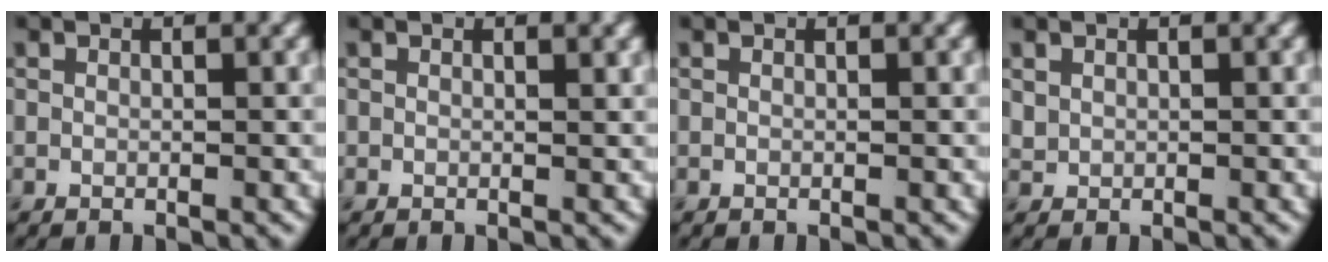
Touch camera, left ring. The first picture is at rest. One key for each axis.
{"total": 0.6, "fx": 0.4, "fy": 0.1, "fz": 0.5, "tx": -0.004, "ty": -0.001, "tz": 0.006}
{"total": 0.0}
{"total": 0.7, "fx": 0.3, "fy": 0.6, "fz": 0.2, "tx": -0.003, "ty": -0.002, "tz": 0.011}